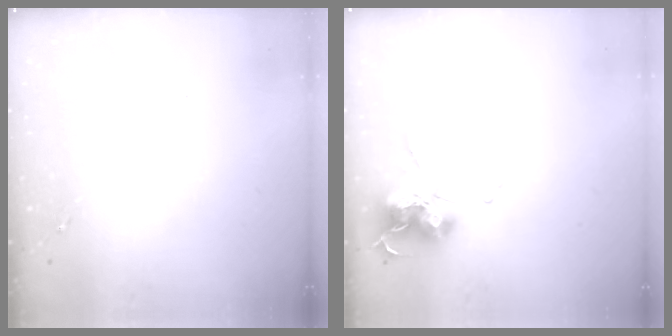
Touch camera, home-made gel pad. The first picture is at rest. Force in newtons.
{"total": 12.7, "press": 12.7, "slide": 1.2}